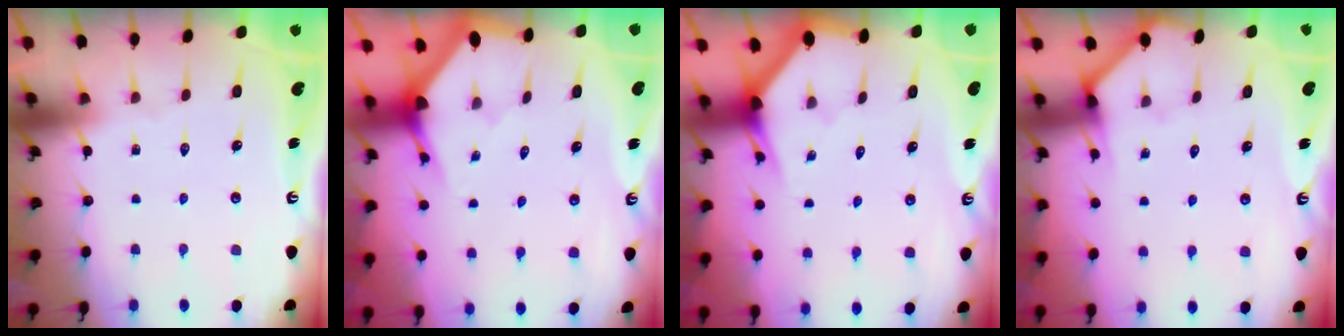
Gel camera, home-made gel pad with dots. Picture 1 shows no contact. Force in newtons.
{"total": 2.8, "press": 2.8, "slide": 0.2}
{"total": 2.6, "press": 2.6, "slide": 0.1}
{"total": 2.6, "press": 2.6, "slide": 0.2}